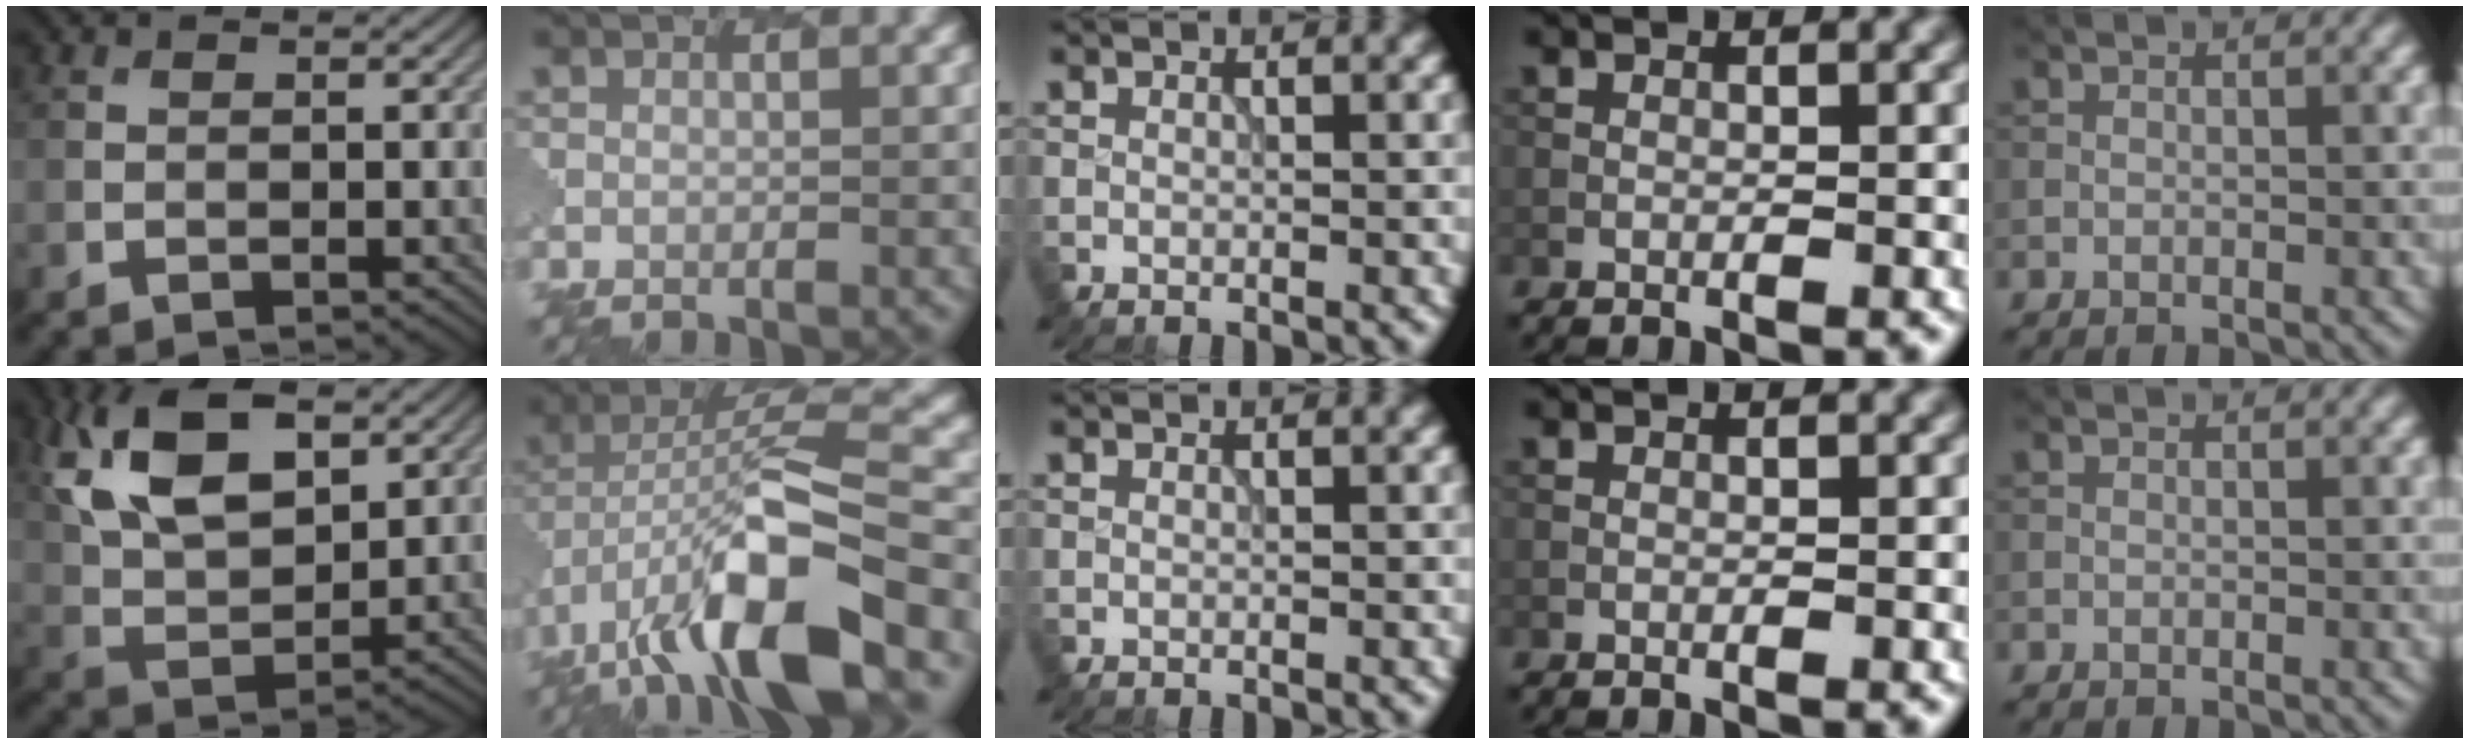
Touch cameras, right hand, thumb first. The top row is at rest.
{"thumb": {"total": 12.6, "force": [5.3, 6.7, 9.2], "torque": [-0.207, 0.011, 0.103]}, "index": {"total": 12.2, "force": [-5.8, 3.8, 10.0], "torque": [-0.179, 0.012, -0.101]}}